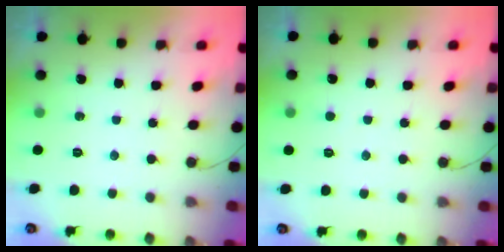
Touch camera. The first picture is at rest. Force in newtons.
{"total": 1.7, "press": 1.7, "slide": 0.1}